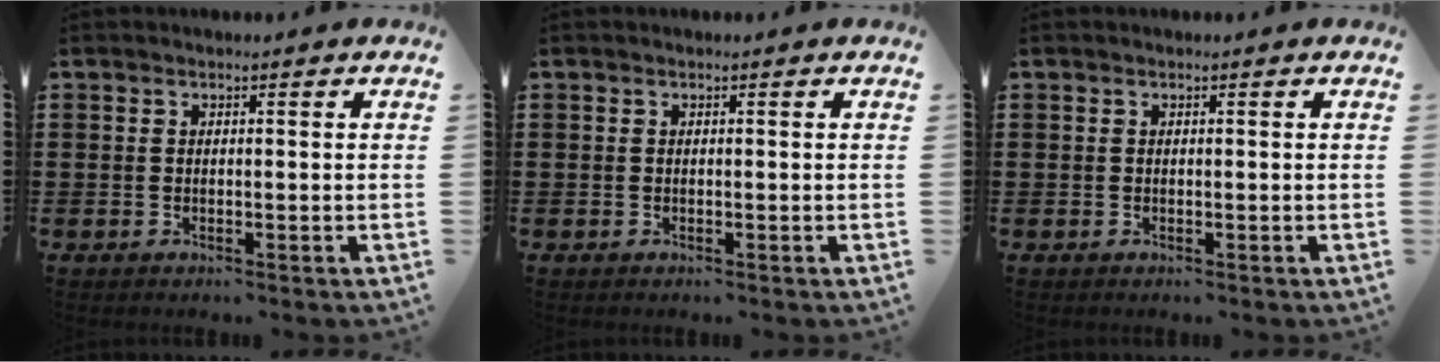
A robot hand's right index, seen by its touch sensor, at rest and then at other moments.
{"total": 0.0}
{"total": 0.0}